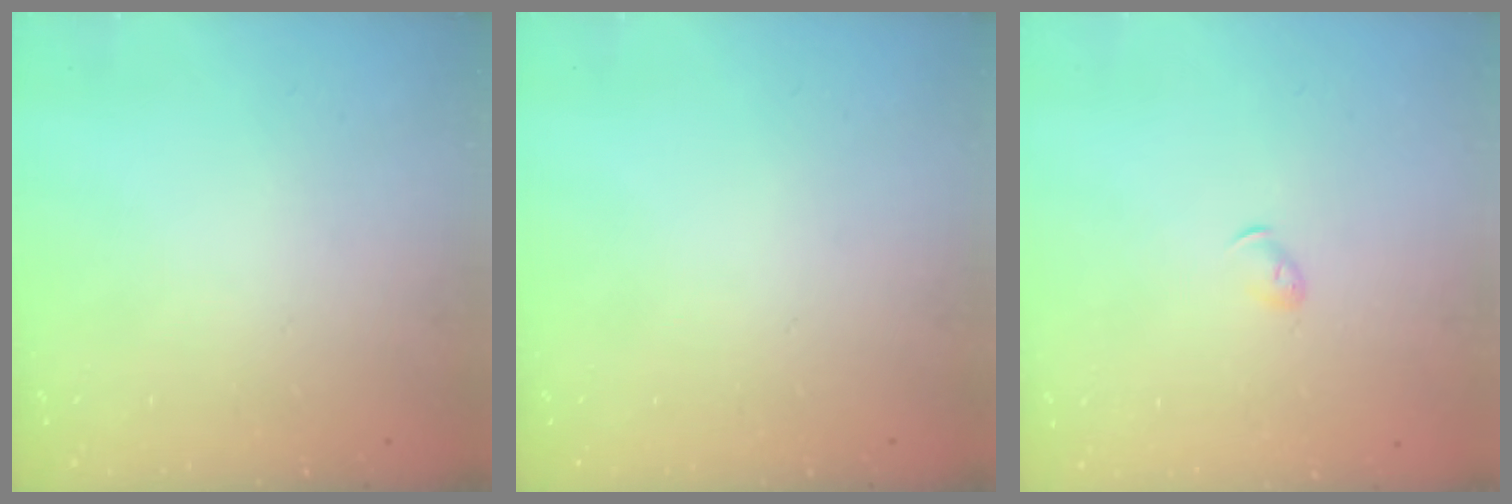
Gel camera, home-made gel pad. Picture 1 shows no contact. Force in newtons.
{"total": 0.0}
{"total": 3.2, "press": 3.2, "slide": 0.6}